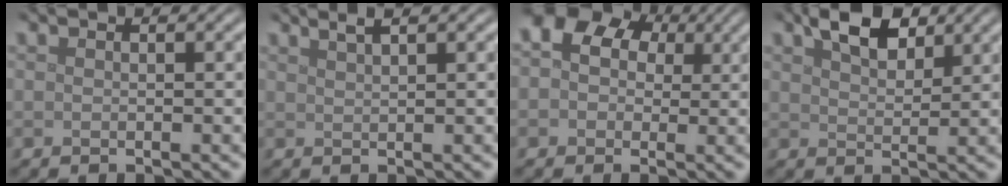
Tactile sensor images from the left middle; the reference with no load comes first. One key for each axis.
{"total": 2.3, "fx": 1.7, "fy": 0.7, "fz": 1.5, "tx": -0.005, "ty": 0.006, "tz": 0.012}
{"total": 8.9, "fx": 2.9, "fy": 7.2, "fz": 4.3, "tx": -0.059, "ty": 0.036, "tz": 0.003}
{"total": 4.5, "fx": 2.9, "fy": 2.1, "fz": 2.6, "tx": -0.046, "ty": 0.009, "tz": 0.048}